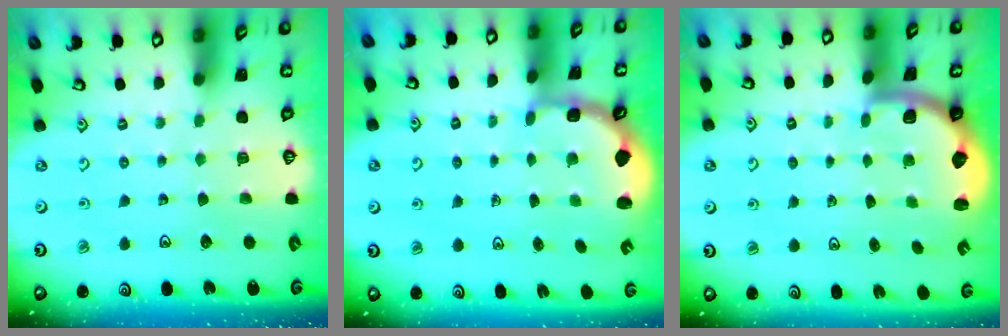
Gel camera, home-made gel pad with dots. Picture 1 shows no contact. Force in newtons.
{"total": 2.5, "press": 2.1, "slide": 1.3}
{"total": 1.9, "press": 1.8, "slide": 0.5}